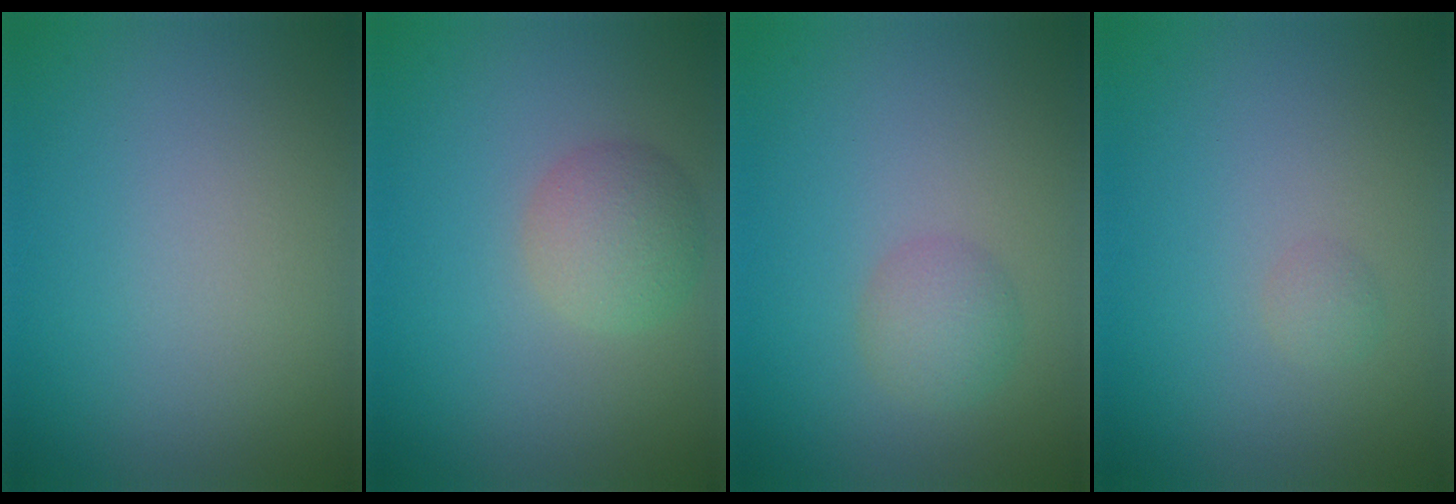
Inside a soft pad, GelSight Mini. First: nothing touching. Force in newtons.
{"total": 3.0, "press": 3.0, "slide": 0.1}
{"total": 2.1, "press": 2.1, "slide": 0.1}
{"total": 0.7, "press": 0.7, "slide": 0.0}